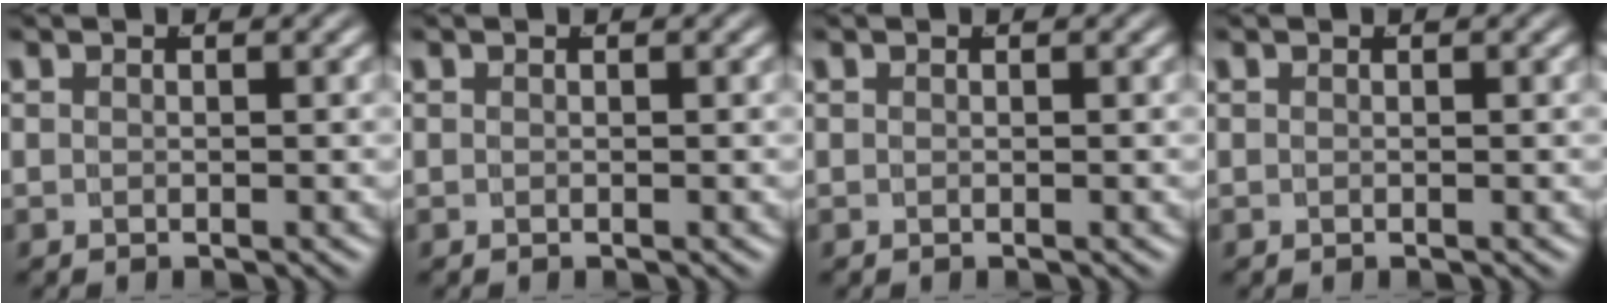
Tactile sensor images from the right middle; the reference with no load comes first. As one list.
[{"total": 0.0}, {"total": 0.0}, {"total": 0.0}]